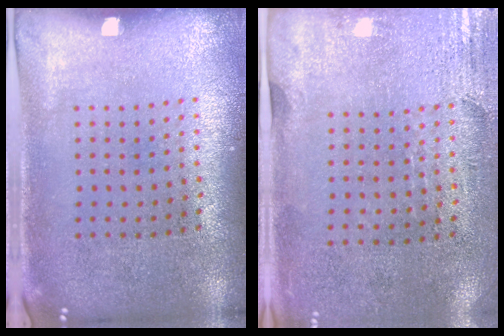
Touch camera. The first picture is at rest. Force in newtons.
{"total": 2.9, "press": 2.4, "slide": 1.5}